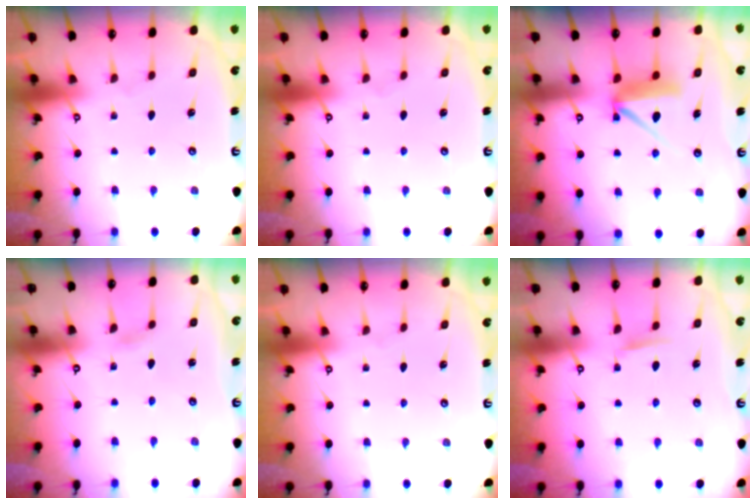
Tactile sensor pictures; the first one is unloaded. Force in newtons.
{"total": 0.0}
{"total": 8.1, "press": 8.1, "slide": 0.1}
{"total": 1.2, "press": 1.2, "slide": 0.1}
{"total": 0.0}
{"total": 3.8, "press": 3.8, "slide": 0.5}